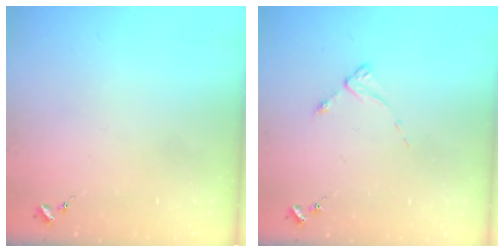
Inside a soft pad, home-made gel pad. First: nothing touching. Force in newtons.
{"total": 2.4, "press": 2.4, "slide": 0.3}